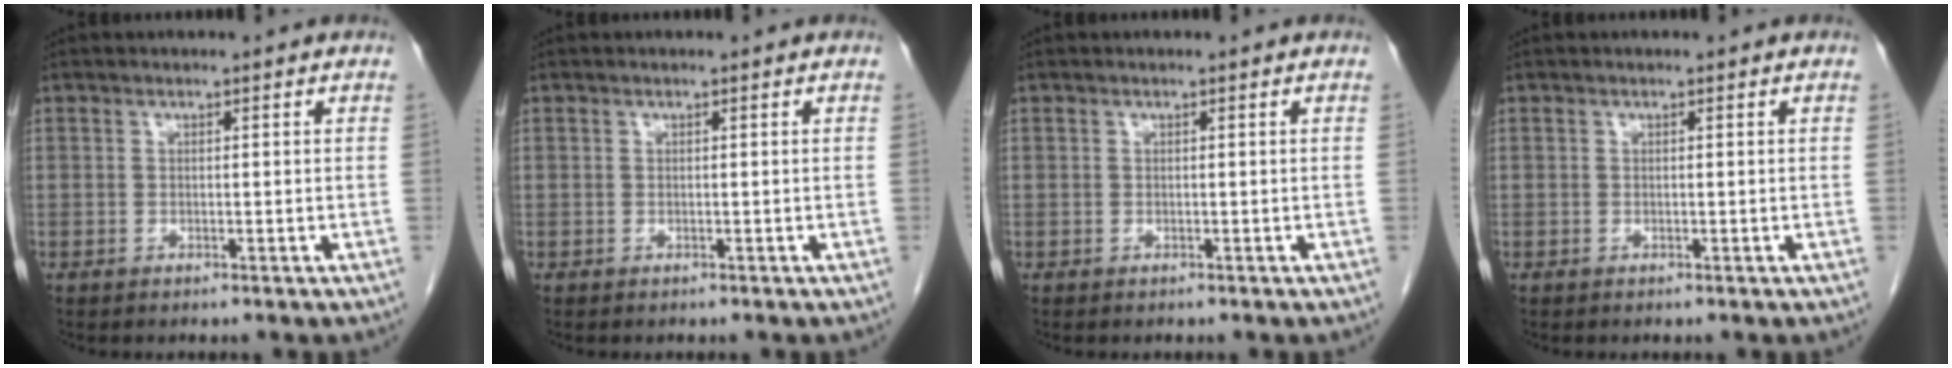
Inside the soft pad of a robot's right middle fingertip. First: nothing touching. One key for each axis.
{"total": 0.0}
{"total": 0.0}
{"total": 0.0}